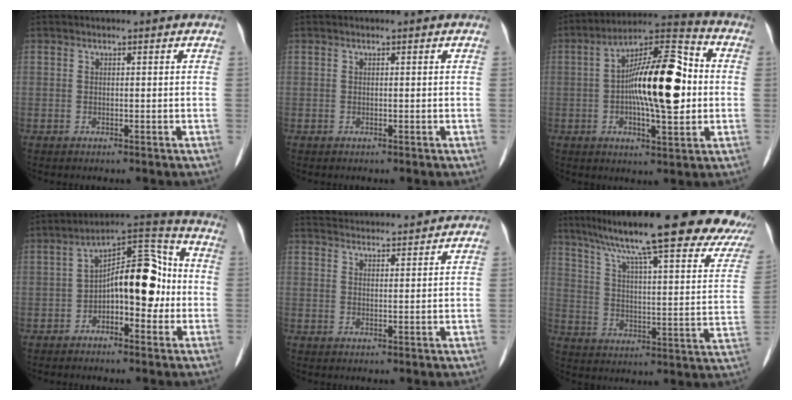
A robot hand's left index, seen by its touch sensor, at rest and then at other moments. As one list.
[{"total": 0.0}, {"total": 15.9, "force": [0.0, 4.4, 15.2], "torque": [-0.258, 0.027, -0.004]}, {"total": 11.5, "force": [-1.3, 5.1, 10.2], "torque": [-0.162, 0.044, -0.022]}, {"total": 10.5, "force": [10.3, 0.5, 2.0], "torque": [-0.036, 0.026, 0.144]}, {"total": 30.2, "force": [23.5, 4.3, 18.4], "torque": [-0.250, -0.009, 0.307]}]